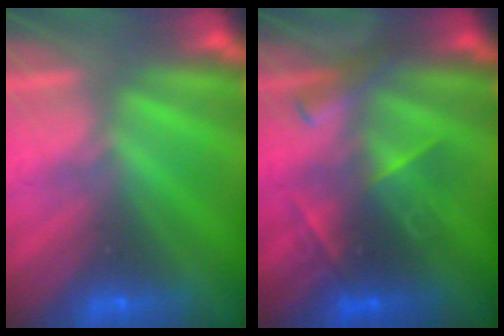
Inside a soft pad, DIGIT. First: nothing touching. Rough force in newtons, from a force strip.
{"total": 2.9}